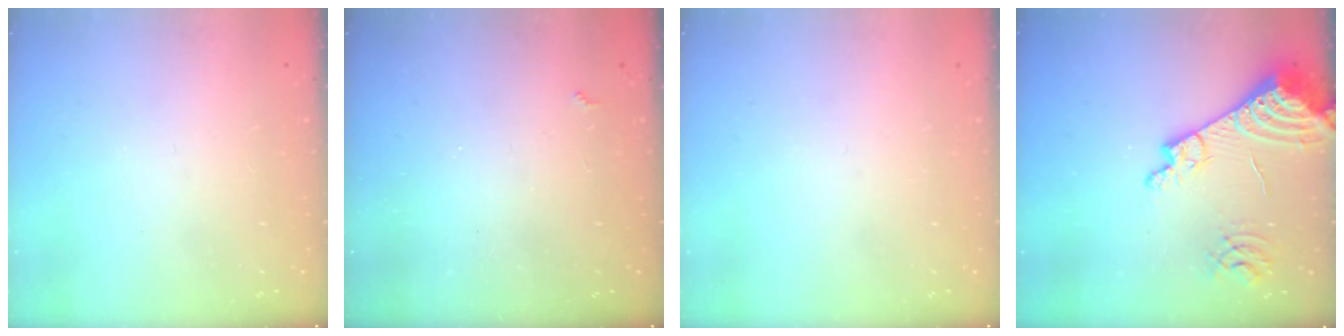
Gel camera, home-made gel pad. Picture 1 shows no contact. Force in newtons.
{"total": 2.3, "press": 2.2, "slide": 0.4}
{"total": 0.0}
{"total": 14.2, "press": 14.1, "slide": 1.9}